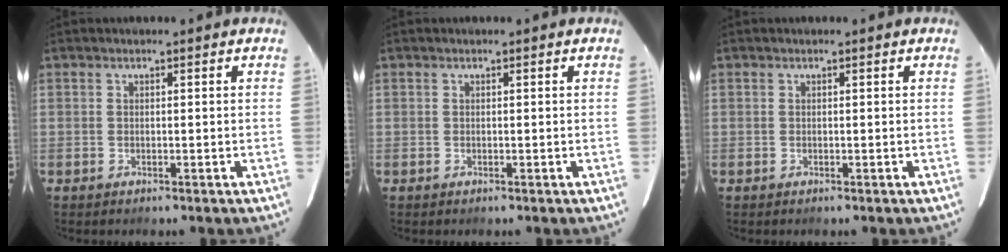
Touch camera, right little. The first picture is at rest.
{"total": 0.0}
{"total": 0.0}